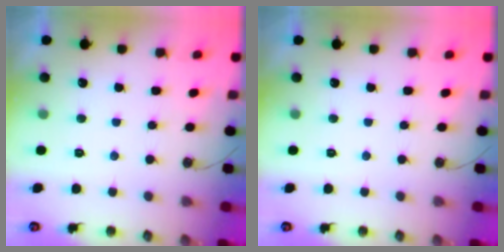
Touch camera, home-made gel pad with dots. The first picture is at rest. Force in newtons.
{"total": 0.0}